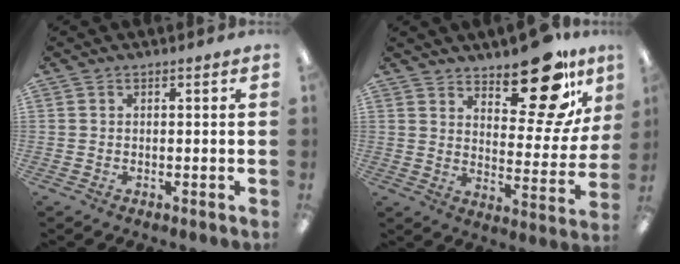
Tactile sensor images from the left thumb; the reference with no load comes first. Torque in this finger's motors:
{"motor_torque": [0.23, 0.55, -0.20, 0.00, 0.08]}